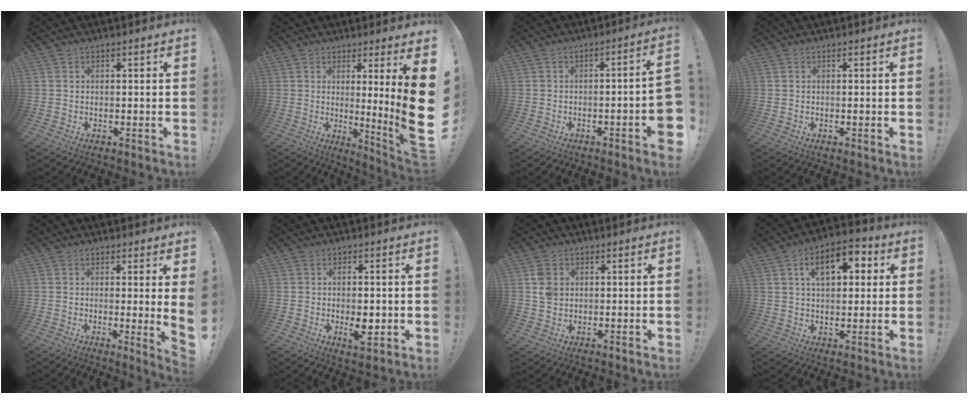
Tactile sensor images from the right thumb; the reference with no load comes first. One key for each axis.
{"total": 11.8, "fx": 1.4, "fy": -1.7, "fz": 11.6, "tx": -0.165, "ty": -0.056, "tz": 0.016}
{"total": 6.9, "fx": -2.8, "fy": 0.4, "fz": 6.3, "tx": -0.092, "ty": 0.005, "tz": -0.040}
{"total": 0.0}
{"total": 4.1, "fx": 1.2, "fy": -0.6, "fz": 3.9, "tx": -0.054, "ty": -0.020, "tz": 0.021}
{"total": 5.8, "fx": -1.1, "fy": 2.7, "fz": 5.0, "tx": -0.067, "ty": 0.000, "tz": -0.017}
{"total": 5.2, "fx": 1.4, "fy": 4.3, "fz": 2.5, "tx": -0.033, "ty": 0.007, "tz": 0.028}
{"total": 12.4, "fx": 4.1, "fy": 7.0, "fz": 9.4, "tx": -0.136, "ty": 0.006, "tz": 0.067}